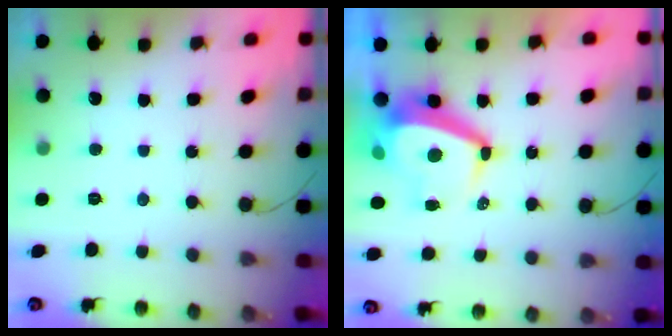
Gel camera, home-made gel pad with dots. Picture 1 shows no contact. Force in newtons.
{"total": 8.4, "press": 8.4, "slide": 0.9}